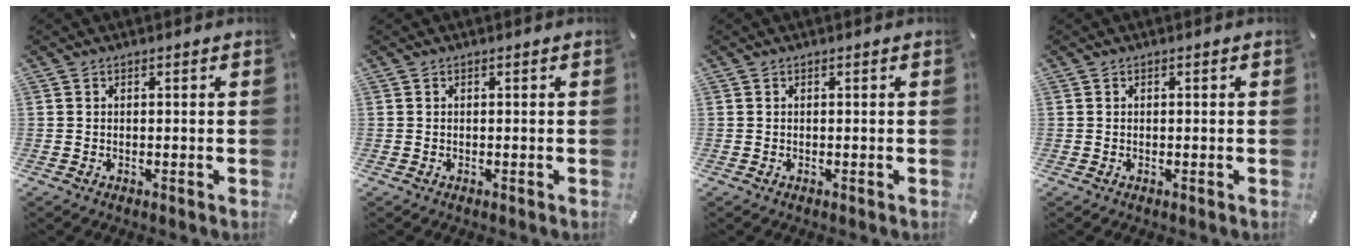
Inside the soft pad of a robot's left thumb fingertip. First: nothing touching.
{"total": 0.0}
{"total": 0.0}
{"total": 0.0}